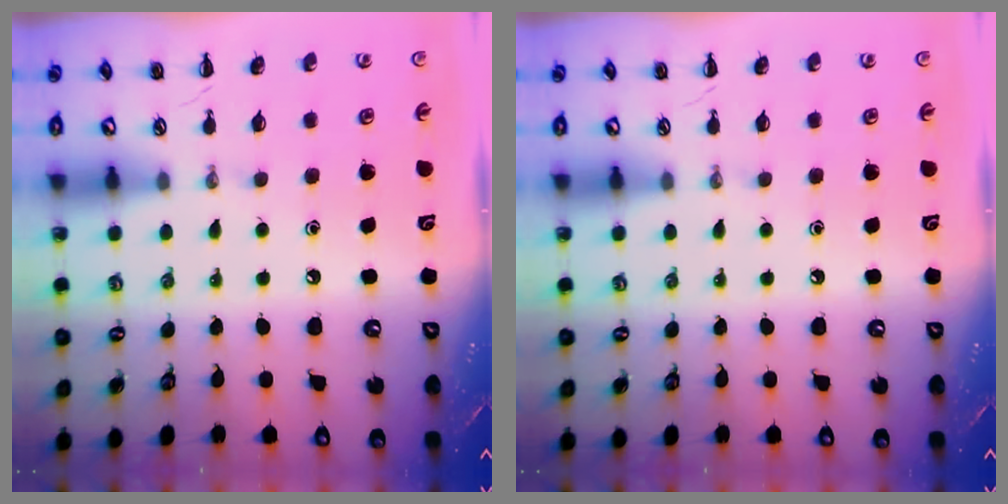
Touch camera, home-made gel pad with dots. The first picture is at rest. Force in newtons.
{"total": 0.0}